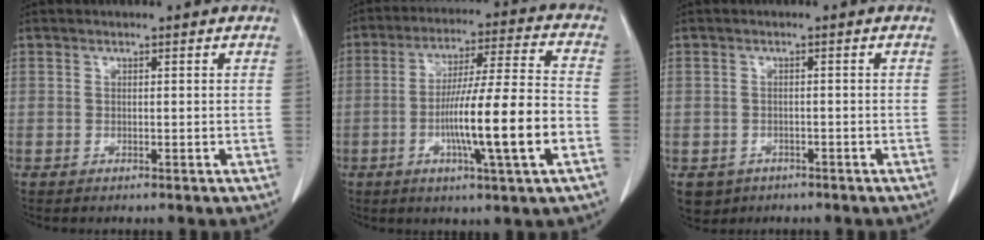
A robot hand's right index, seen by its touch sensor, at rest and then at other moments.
{"total": 15.1, "force": [-4.3, -0.1, 14.5], "torque": [-0.255, -0.001, -0.072]}
{"total": 3.9, "force": [-2.2, 3.2, 0.5], "torque": [-0.005, 0.005, -0.031]}